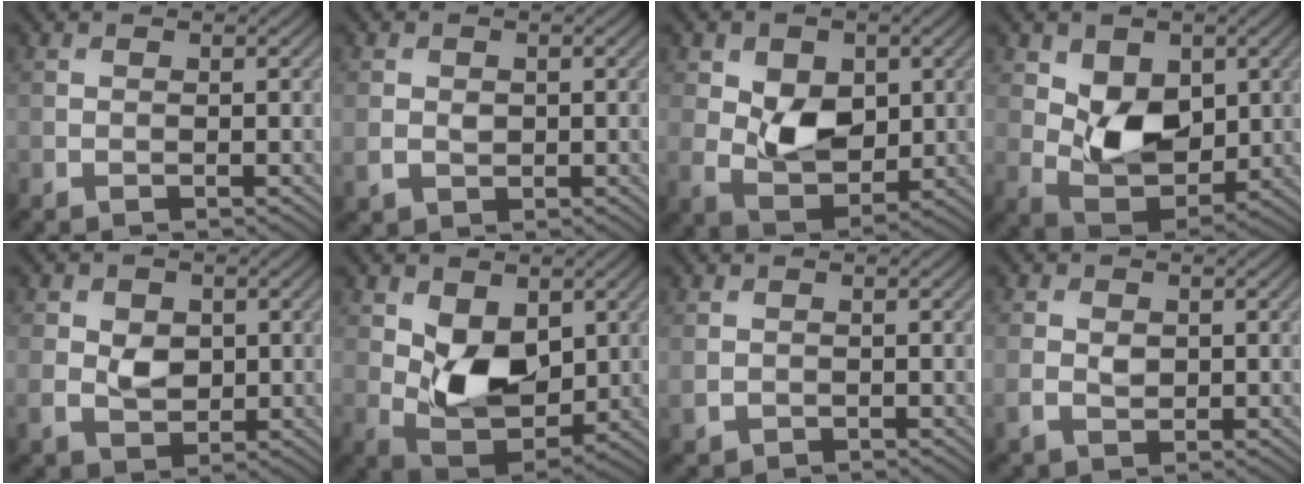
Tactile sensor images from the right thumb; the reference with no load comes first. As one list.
[{"total": 2.3, "force": [0.0, 1.9, 1.2], "torque": [-0.031, -0.007, 0.002]}, {"total": 7.2, "force": [1.3, 4.9, 5.1], "torque": [-0.093, -0.010, 0.023]}, {"total": 7.8, "force": [1.9, 5.3, 5.4], "torque": [-0.104, -0.017, 0.037]}, {"total": 4.2, "force": [0.4, 3.3, 2.5], "torque": [-0.052, -0.006, 0.003]}, {"total": 8.5, "force": [1.8, 5.4, 6.3], "torque": [-0.123, -0.016, 0.037]}, {"total": 1.4, "force": [0.1, 1.2, 0.6], "torque": [-0.019, -0.007, 0.006]}, {"total": 2.6, "force": [0.1, 2.0, 1.7], "torque": [-0.036, -0.003, 0.003]}]